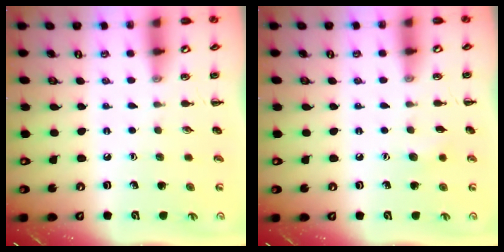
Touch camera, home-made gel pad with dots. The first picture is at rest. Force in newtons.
{"total": 4.5, "press": 4.4, "slide": 1.2}